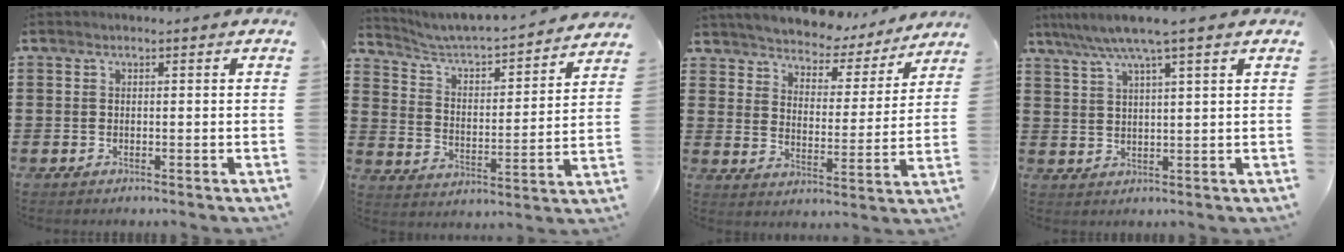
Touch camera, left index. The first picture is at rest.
{"total": 4.2, "force": [4.0, 0.6, 0.9], "torque": [-0.041, -0.034, 0.059]}
{"total": 4.9, "force": [4.8, 0.5, -0.2], "torque": [-0.028, -0.042, 0.079]}
{"total": 5.5, "force": [4.1, -0.3, 3.6], "torque": [-0.081, -0.010, 0.069]}